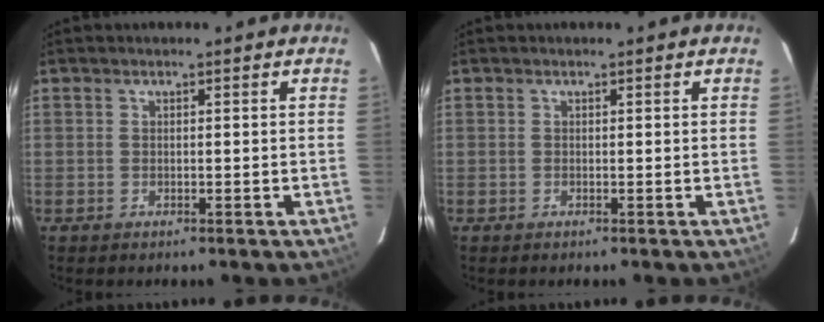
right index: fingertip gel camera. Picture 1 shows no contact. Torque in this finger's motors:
{"motor_torque": [0.07, 0.11, -0.01, 0.01]}